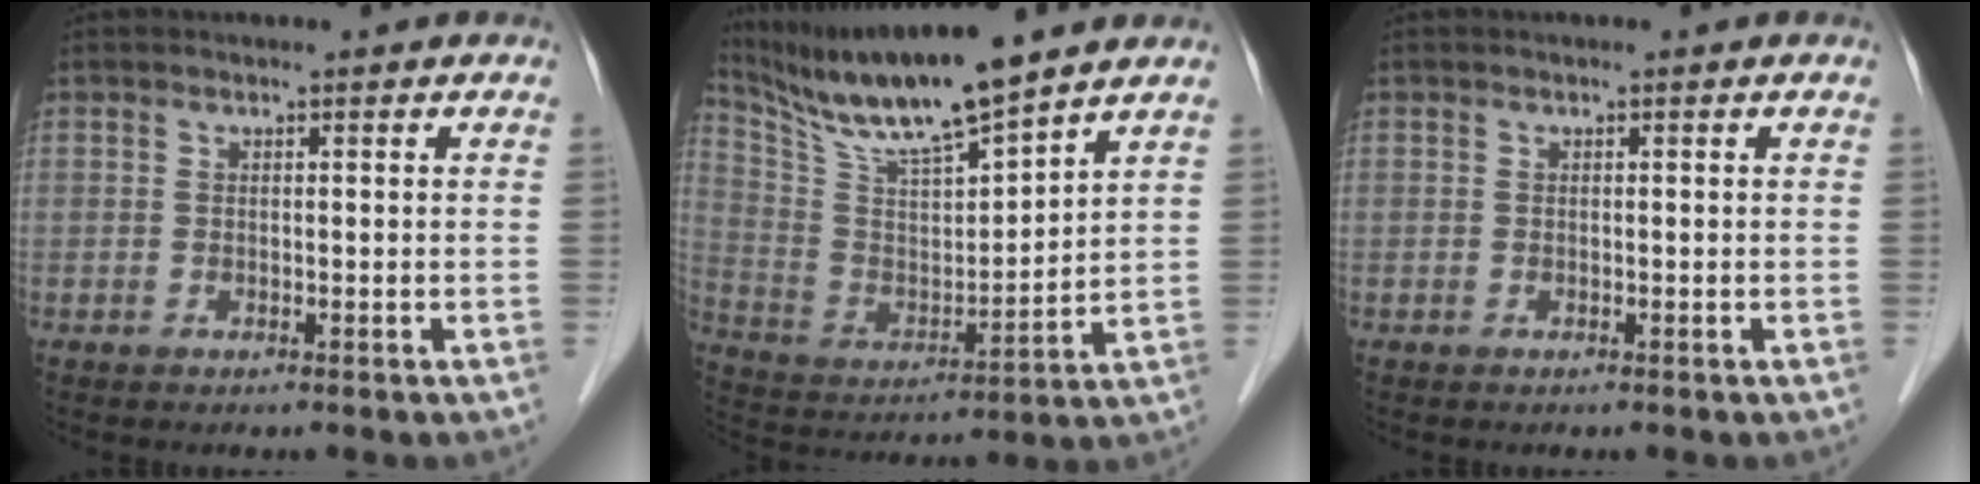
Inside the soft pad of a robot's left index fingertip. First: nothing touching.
{"total": 14.5, "force": [12.6, 0.0, 7.2], "torque": [-0.145, 0.003, 0.242]}
{"total": 0.0}